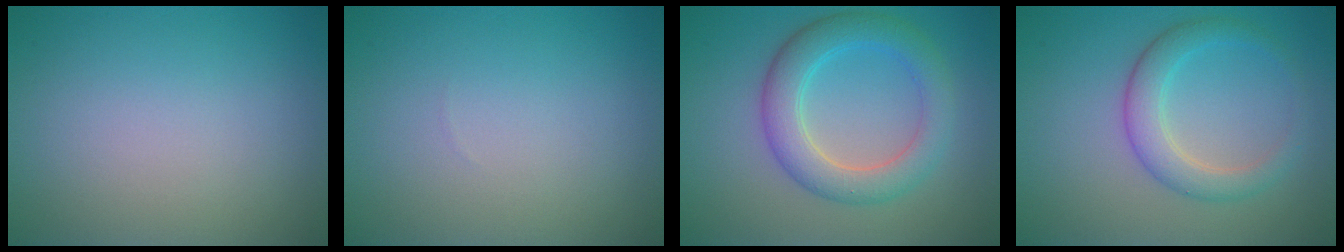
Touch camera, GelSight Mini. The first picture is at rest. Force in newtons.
{"total": 0.0}
{"total": 4.9, "press": 4.9, "slide": 0.1}
{"total": 3.3, "press": 3.3, "slide": 0.1}